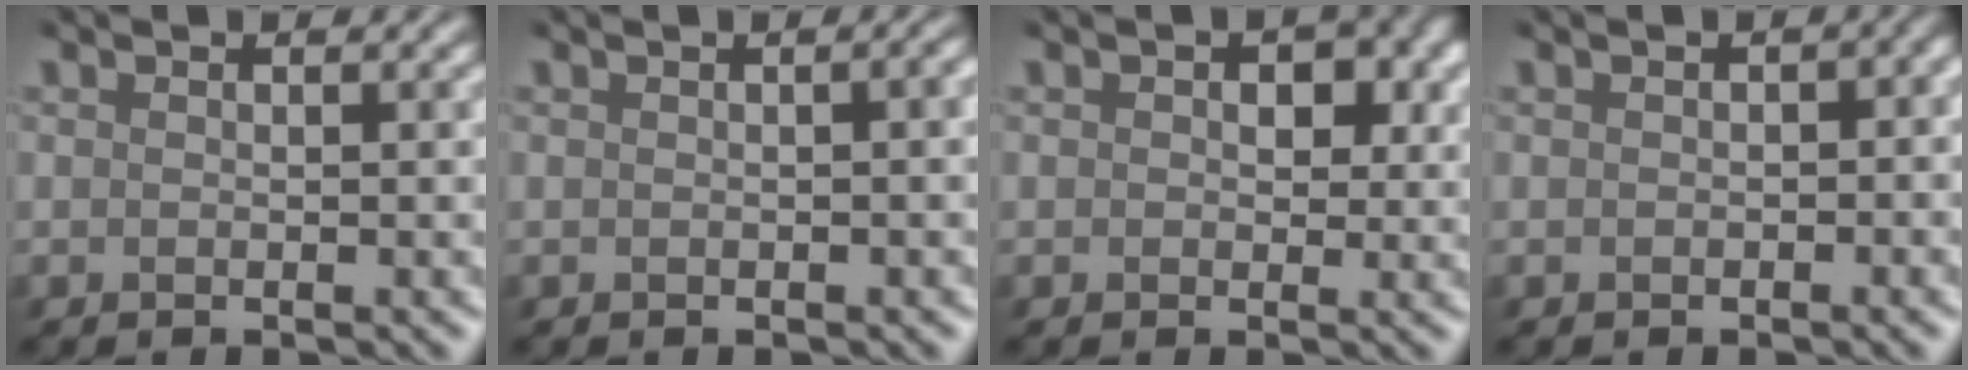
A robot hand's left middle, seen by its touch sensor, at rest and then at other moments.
{"total": 3.0, "force": [-0.4, 1.6, 2.5], "torque": [-0.010, 0.014, -0.016]}
{"total": 3.1, "force": [0.9, 2.3, 2.0], "torque": [-0.008, 0.010, 0.004]}
{"total": 2.5, "force": [-0.5, 1.6, 1.9], "torque": [-0.006, 0.008, -0.009]}